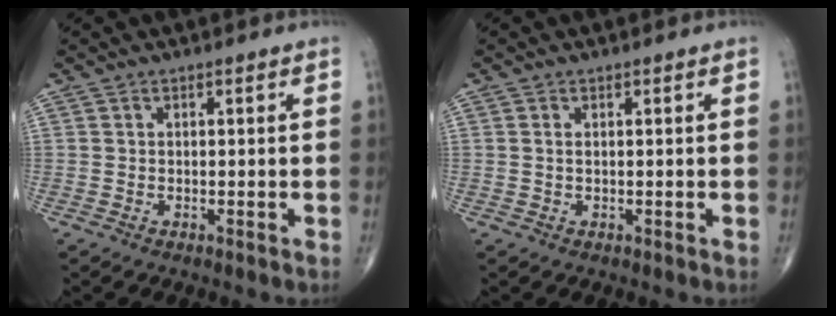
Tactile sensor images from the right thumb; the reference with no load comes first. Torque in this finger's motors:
{"motor_torque": [-0.52, -0.10, -0.13, -0.04, 0.01]}